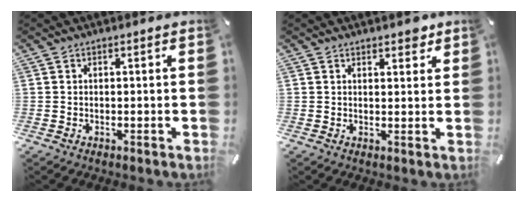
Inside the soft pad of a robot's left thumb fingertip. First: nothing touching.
{"total": 2.7, "force": [2.2, 1.3, 1.0], "torque": [-0.008, -0.009, 0.037]}